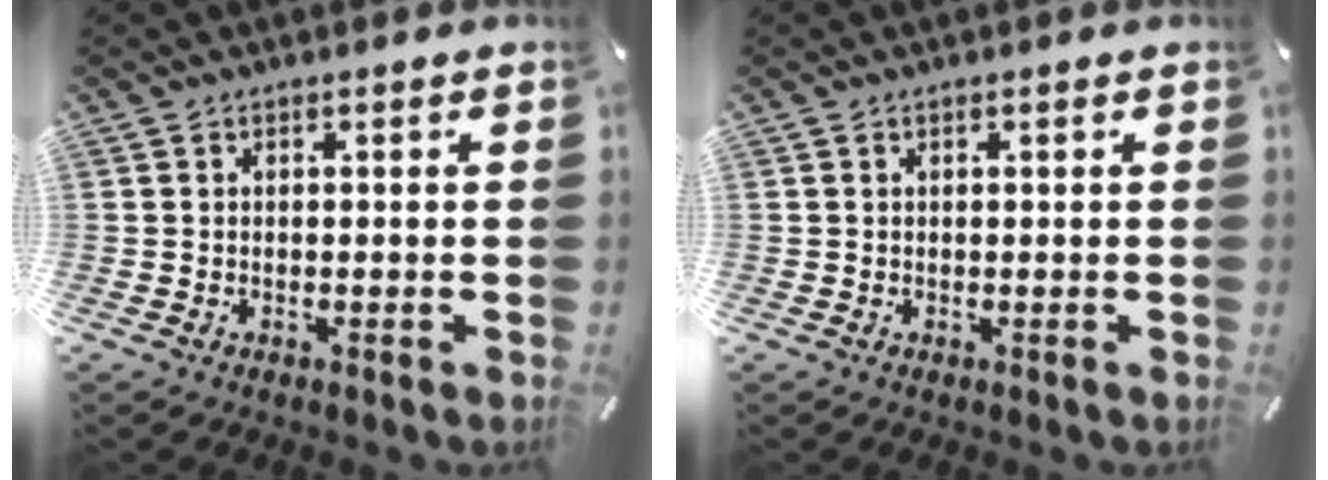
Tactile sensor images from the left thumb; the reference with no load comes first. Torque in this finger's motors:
{"motor_torque": [-0.29, -0.18, -0.01, 0.11, 0.03]}